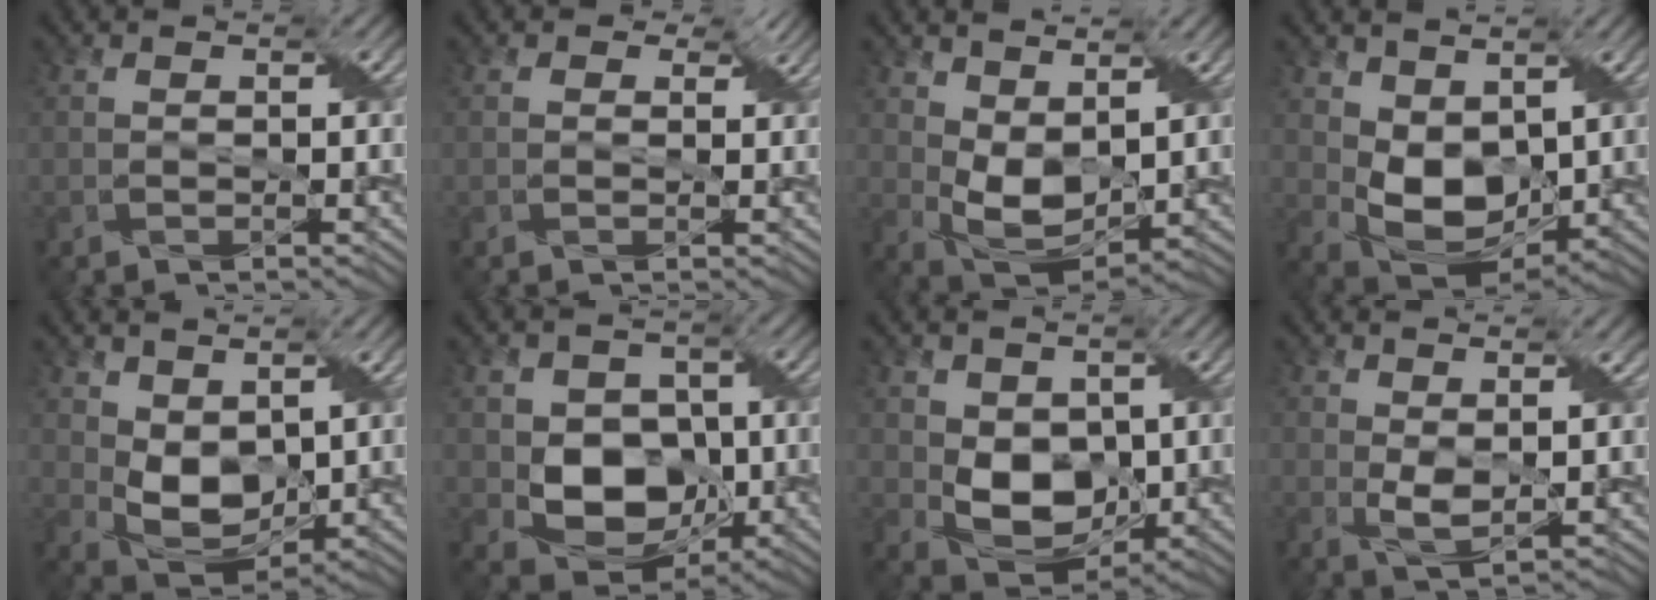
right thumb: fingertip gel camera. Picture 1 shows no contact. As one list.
[{"total": 2.6, "force": [1.2, 1.8, 1.4], "torque": [-0.020, -0.006, 0.012]}, {"total": 6.8, "force": [2.5, 4.0, 4.9], "torque": [-0.112, -0.005, 0.049]}, {"total": 7.7, "force": [1.9, 5.2, 5.4], "torque": [-0.123, -0.014, 0.038]}, {"total": 6.8, "force": [2.0, 4.5, 4.7], "torque": [-0.108, -0.011, 0.041]}, {"total": 8.6, "force": [-0.8, 6.9, 5.1], "torque": [-0.098, -0.009, -0.019]}, {"total": 7.4, "force": [0.5, 5.5, 4.9], "torque": [-0.106, -0.012, 0.012]}, {"total": 3.5, "force": [1.2, 1.5, 3.0], "torque": [-0.068, -0.002, 0.025]}]